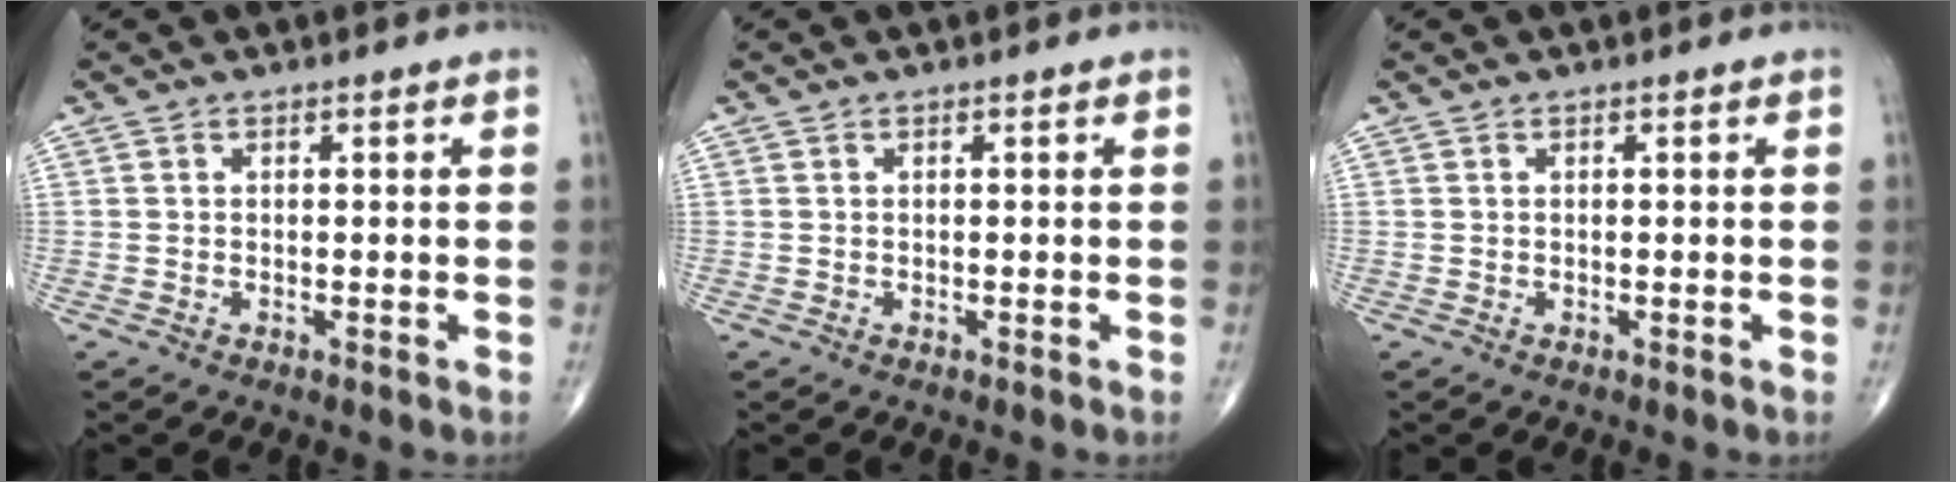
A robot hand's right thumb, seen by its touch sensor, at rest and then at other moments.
{"total": 0.0}
{"total": 0.0}